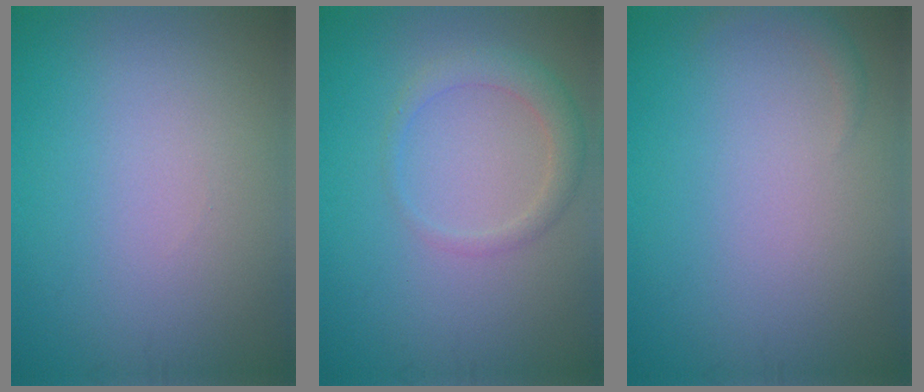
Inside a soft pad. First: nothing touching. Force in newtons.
{"total": 2.2, "press": 2.2, "slide": 0.3}
{"total": 0.9, "press": 0.9, "slide": 0.1}